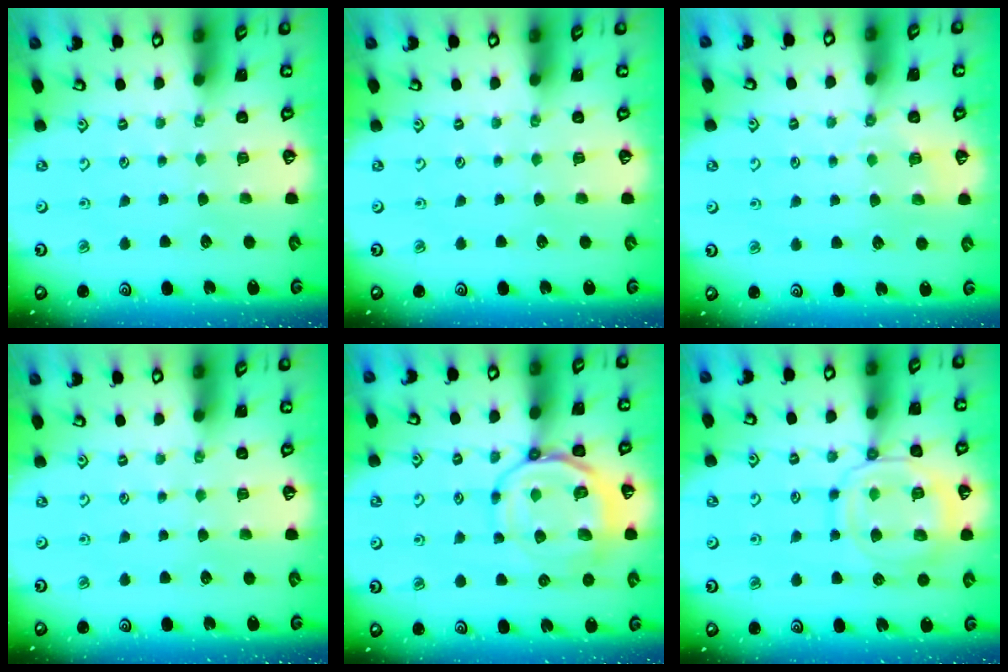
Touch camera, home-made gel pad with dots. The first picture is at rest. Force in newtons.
{"total": 0.0}
{"total": 4.1, "press": 3.9, "slide": 1.2}
{"total": 0.0}
{"total": 12.6, "press": 12.5, "slide": 1.5}
{"total": 14.9, "press": 14.8, "slide": 1.5}